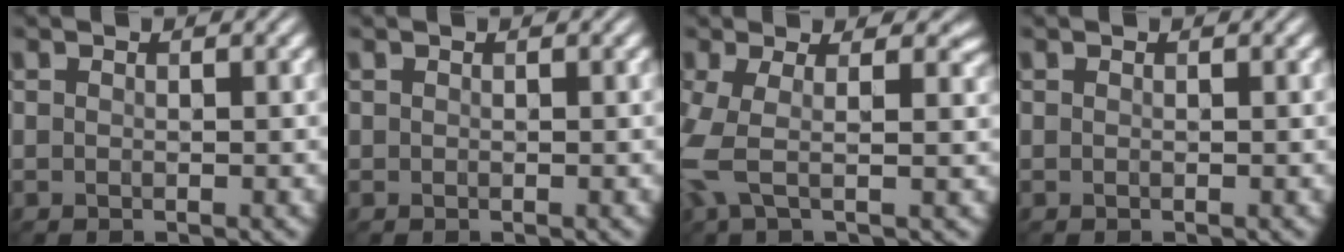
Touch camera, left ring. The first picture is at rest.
{"total": 0.0}
{"total": 5.6, "force": [0.1, 2.3, 5.1], "torque": [-0.122, -0.009, -0.008]}
{"total": 0.0}